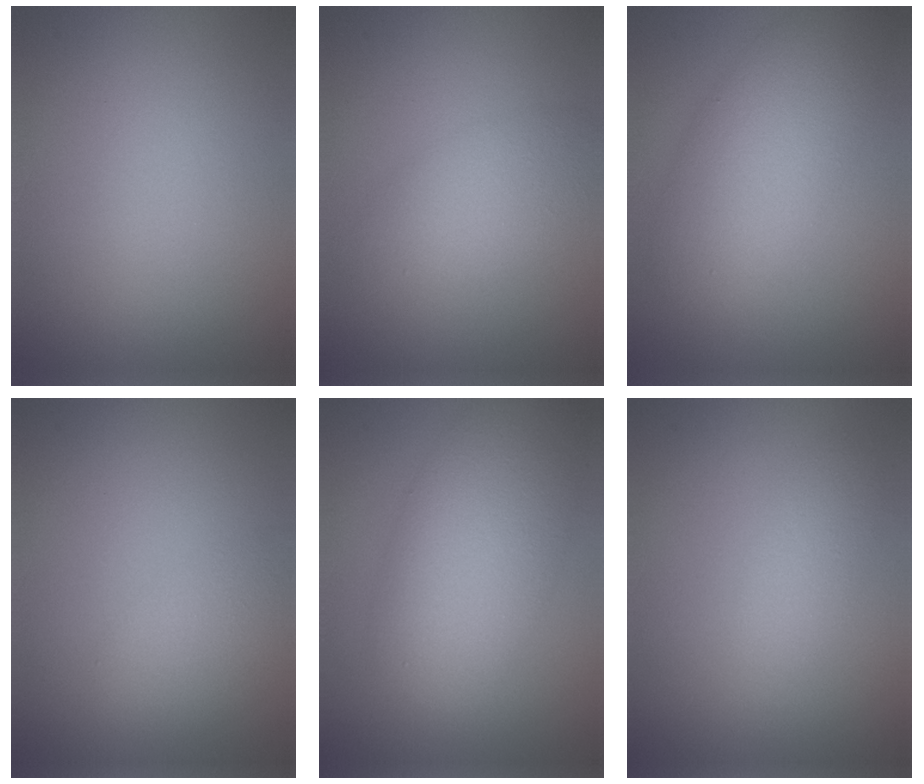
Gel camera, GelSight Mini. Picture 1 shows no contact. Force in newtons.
{"total": 3.3, "press": 3.3, "slide": 0.1}
{"total": 6.1, "press": 6.1, "slide": 0.5}
{"total": 2.6, "press": 2.6, "slide": 0.1}
{"total": 8.0, "press": 8.0, "slide": 0.3}
{"total": 2.3, "press": 2.3, "slide": 0.1}